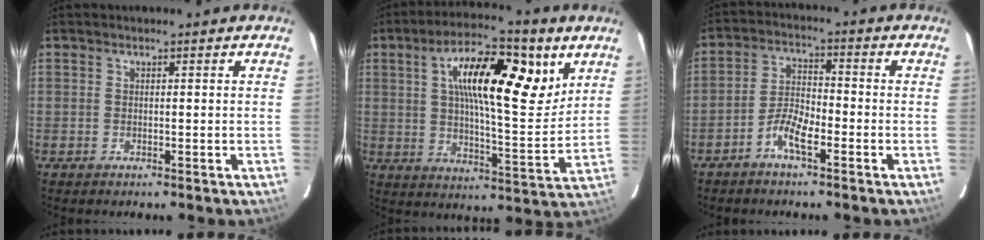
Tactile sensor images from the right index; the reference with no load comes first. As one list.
[{"total": 18.4, "force": [7.5, 5.9, 15.7], "torque": [-0.244, 0.008, 0.111]}, {"total": 5.4, "force": [-3.6, 1.4, 3.8], "torque": [-0.087, 0.012, -0.071]}]